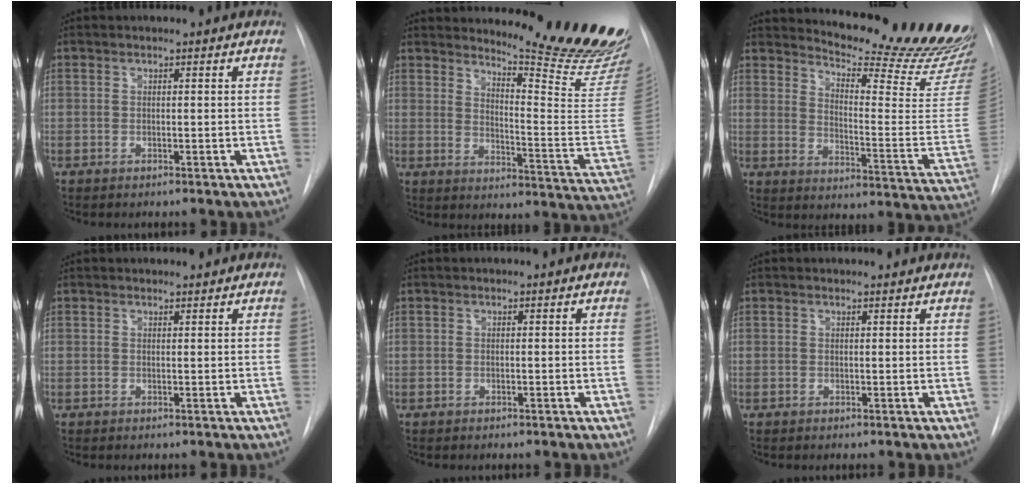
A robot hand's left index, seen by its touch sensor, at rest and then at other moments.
{"total": 20.2, "force": [18.7, 0.1, 7.8], "torque": [-0.105, -0.149, 0.227]}
{"total": 23.5, "force": [22.1, 0.8, 8.0], "torque": [-0.115, -0.146, 0.268]}
{"total": 2.2, "force": [2.1, 0.5, 0.4], "torque": [-0.006, 0.017, 0.029]}
{"total": 0.0}
{"total": 3.0, "force": [2.9, 0.6, 0.3], "torque": [-0.009, 0.012, 0.028]}